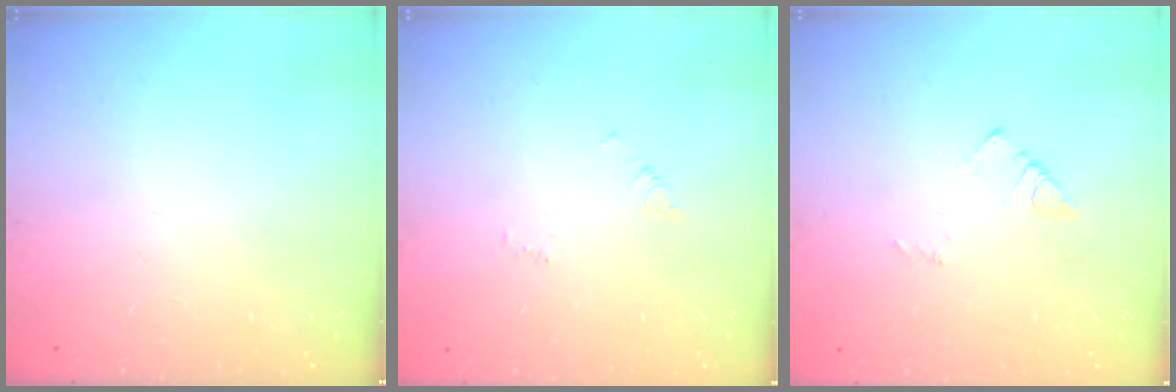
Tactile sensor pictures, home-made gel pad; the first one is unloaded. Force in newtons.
{"total": 2.7, "press": 2.7, "slide": 0.2}
{"total": 3.7, "press": 3.7, "slide": 0.2}